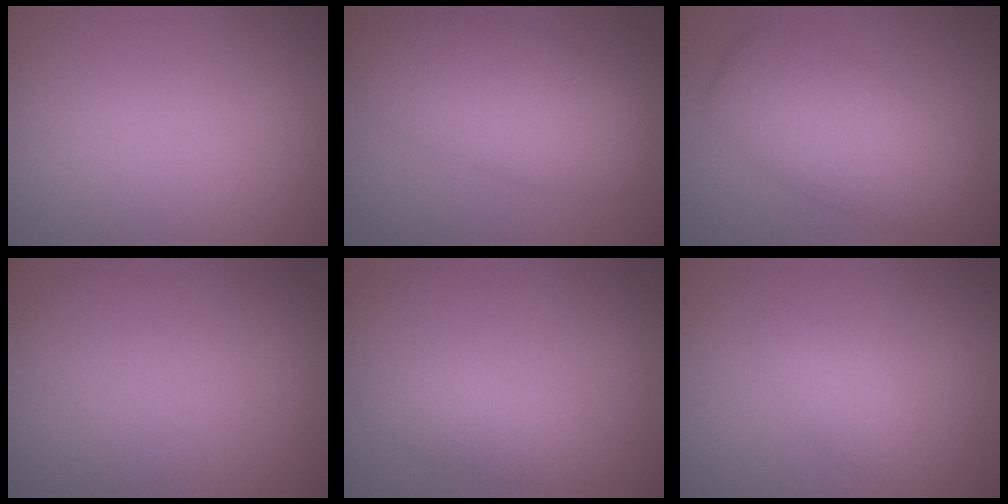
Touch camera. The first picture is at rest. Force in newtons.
{"total": 7.5, "press": 7.5, "slide": 0.2}
{"total": 6.1, "press": 6.1, "slide": 0.1}
{"total": 0.0}
{"total": 1.8, "press": 1.8, "slide": 0.2}
{"total": 1.2, "press": 1.2, "slide": 0.1}